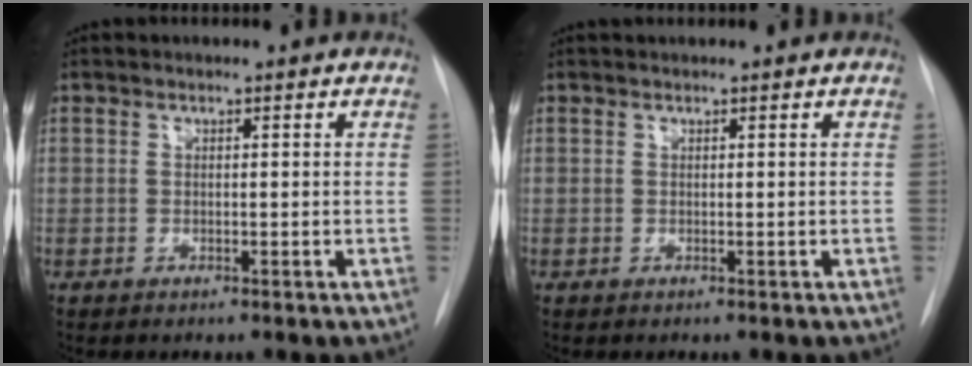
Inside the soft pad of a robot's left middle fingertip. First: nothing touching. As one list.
[{"total": 1.0, "force": [0.9, 0.0, 0.2], "torque": [-0.008, 0.021, 0.019]}]